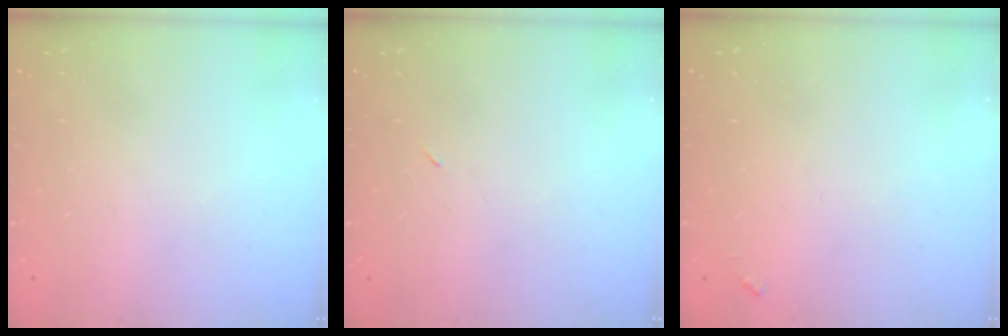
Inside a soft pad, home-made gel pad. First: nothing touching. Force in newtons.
{"total": 2.2, "press": 1.8, "slide": 1.2}
{"total": 3.5, "press": 3.5, "slide": 0.2}